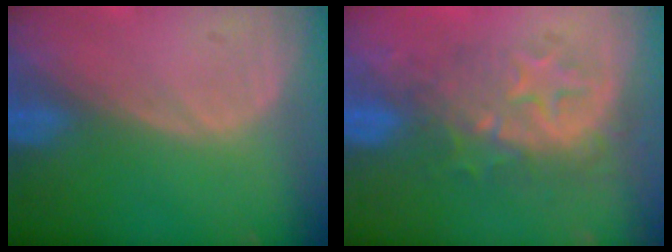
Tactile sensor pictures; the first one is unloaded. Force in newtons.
{"total": 9.3, "press": 8.1, "slide": 4.6}